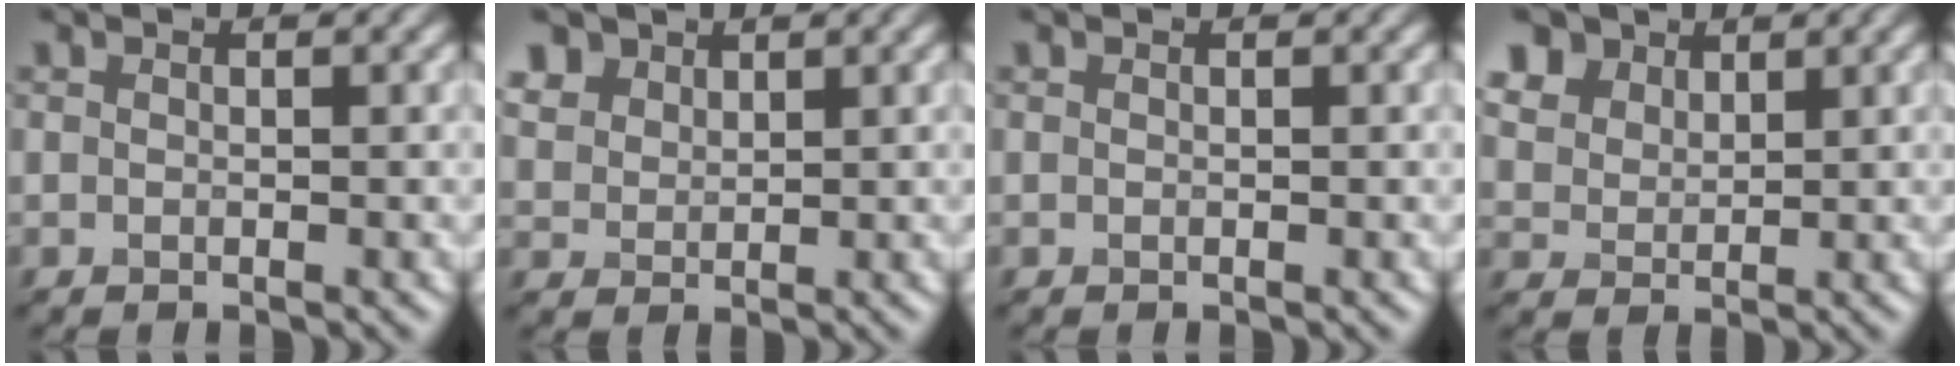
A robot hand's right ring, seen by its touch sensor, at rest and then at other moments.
{"total": 2.0, "force": [1.7, 0.9, -0.5], "torque": [-0.033, -0.001, 0.071]}
{"total": 0.0}
{"total": 5.0, "force": [4.0, 2.7, 1.2], "torque": [-0.089, 0.007, 0.103]}